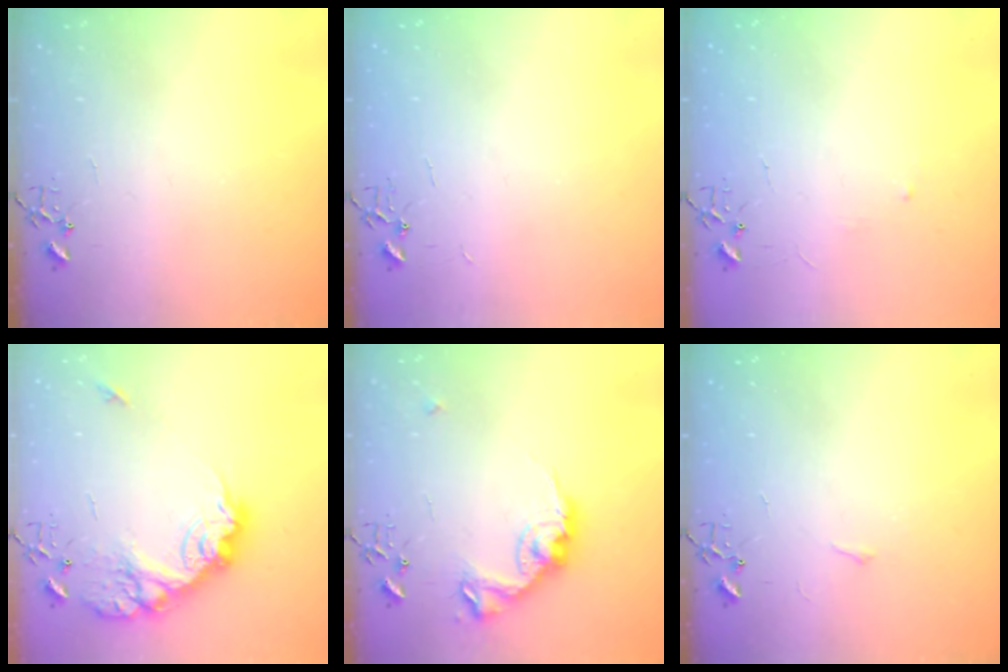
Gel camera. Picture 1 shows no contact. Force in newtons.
{"total": 1.7, "press": 1.7, "slide": 0.2}
{"total": 2.9, "press": 2.9, "slide": 0.4}
{"total": 20.9, "press": 20.8, "slide": 1.3}
{"total": 14.2, "press": 14.2, "slide": 0.5}
{"total": 3.5, "press": 3.5, "slide": 0.6}